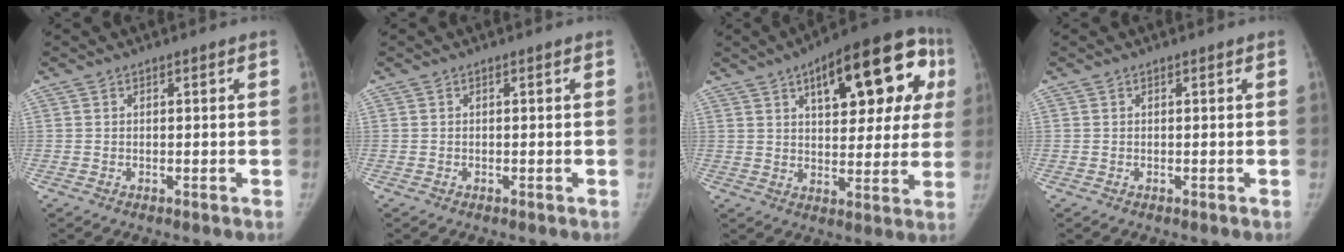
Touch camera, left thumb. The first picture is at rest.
{"total": 0.0}
{"total": 22.2, "force": [8.3, 9.7, 18.2], "torque": [-0.206, 0.017, 0.108]}
{"total": 0.0}